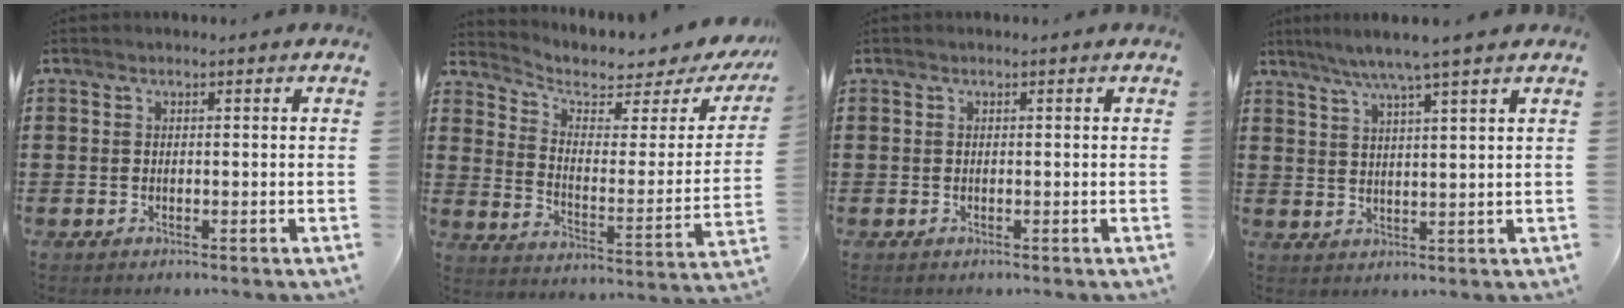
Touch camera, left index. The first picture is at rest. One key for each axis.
{"total": 4.2, "fx": 3.2, "fy": 1.6, "fz": 2.2, "tx": -0.057, "ty": -0.027, "tz": 0.047}
{"total": 0.0}
{"total": 5.5, "fx": 4.4, "fy": -0.8, "fz": 3.3, "tx": -0.075, "ty": -0.013, "tz": 0.075}